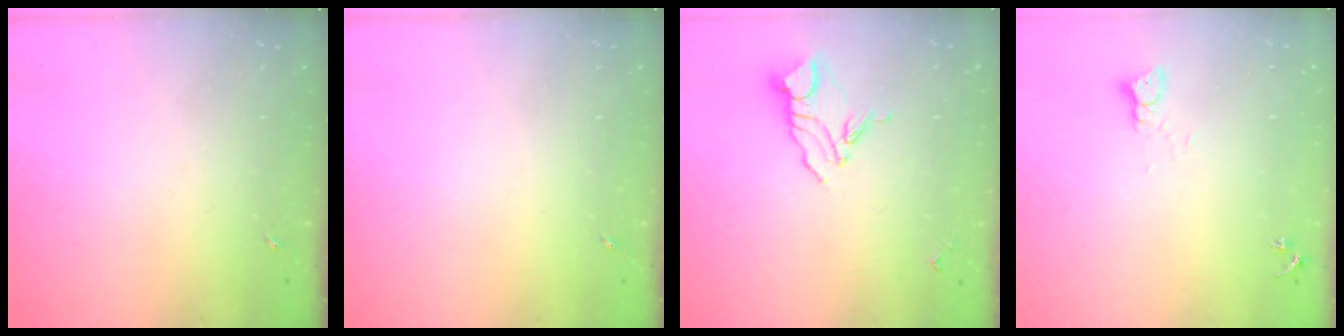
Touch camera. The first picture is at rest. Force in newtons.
{"total": 0.0}
{"total": 8.5, "press": 8.4, "slide": 0.9}
{"total": 3.2, "press": 3.2, "slide": 0.1}